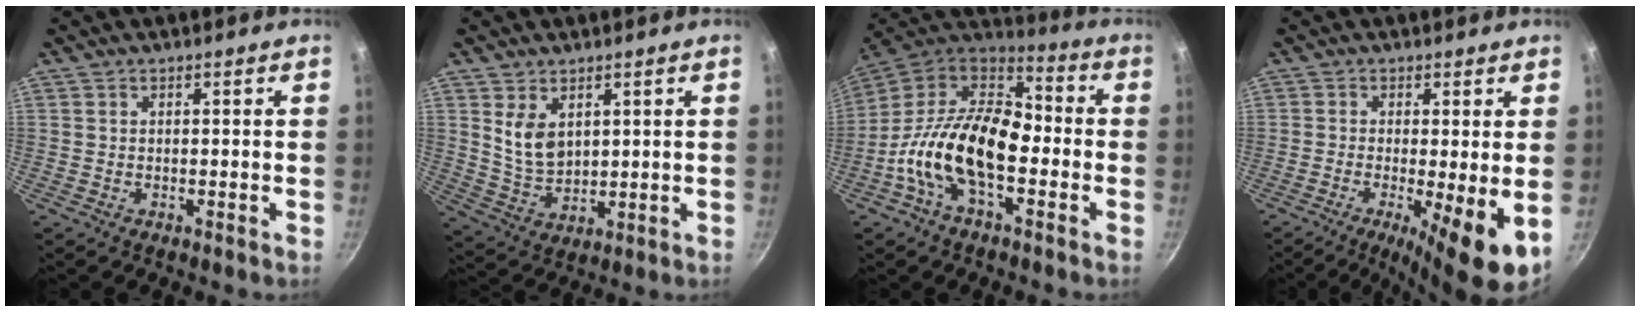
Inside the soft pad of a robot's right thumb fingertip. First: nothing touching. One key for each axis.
{"total": 7.0, "fx": 2.8, "fy": 4.5, "fz": 4.7, "tx": -0.071, "ty": -0.029, "tz": 0.065}
{"total": 19.7, "fx": -4.6, "fy": 10.8, "fz": 15.8, "tx": -0.266, "ty": 0.050, "tz": -0.102}
{"total": 8.9, "fx": -1.8, "fy": 1.5, "fz": 8.6, "tx": -0.141, "ty": -0.010, "tz": -0.028}